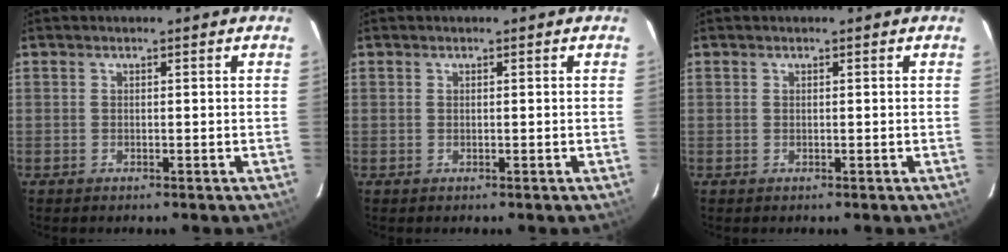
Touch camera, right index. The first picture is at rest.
{"total": 0.0}
{"total": 0.0}